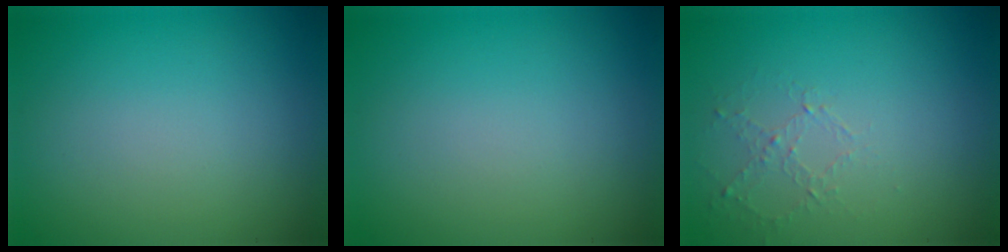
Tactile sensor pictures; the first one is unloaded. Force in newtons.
{"total": 0.0}
{"total": 1.0, "press": 0.4, "slide": 0.9}